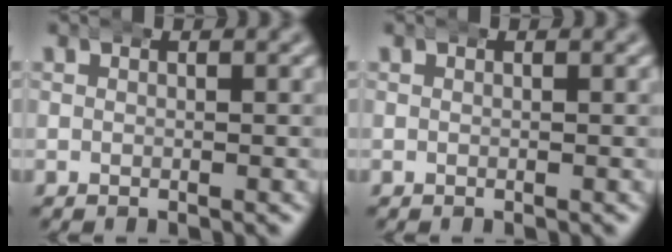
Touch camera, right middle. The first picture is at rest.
{"total": 0.0}